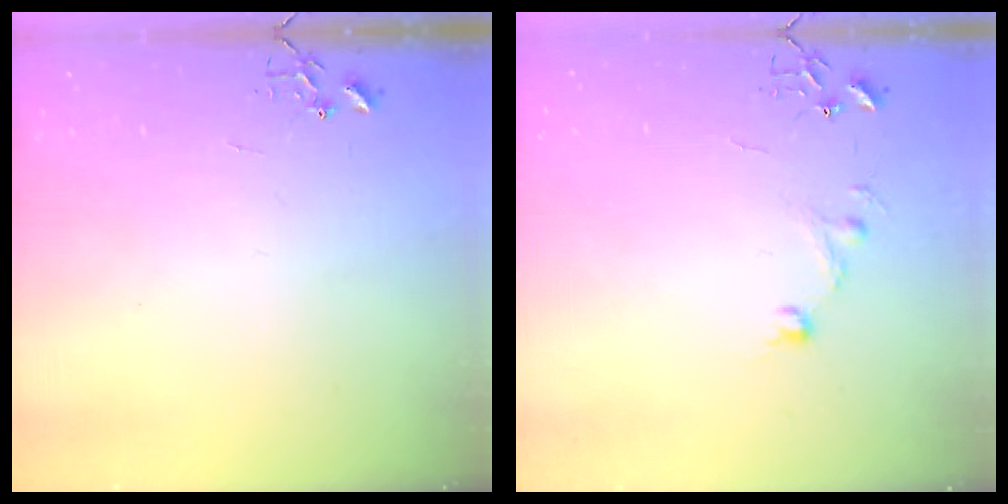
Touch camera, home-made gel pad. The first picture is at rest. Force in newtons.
{"total": 9.6, "press": 9.6, "slide": 0.8}